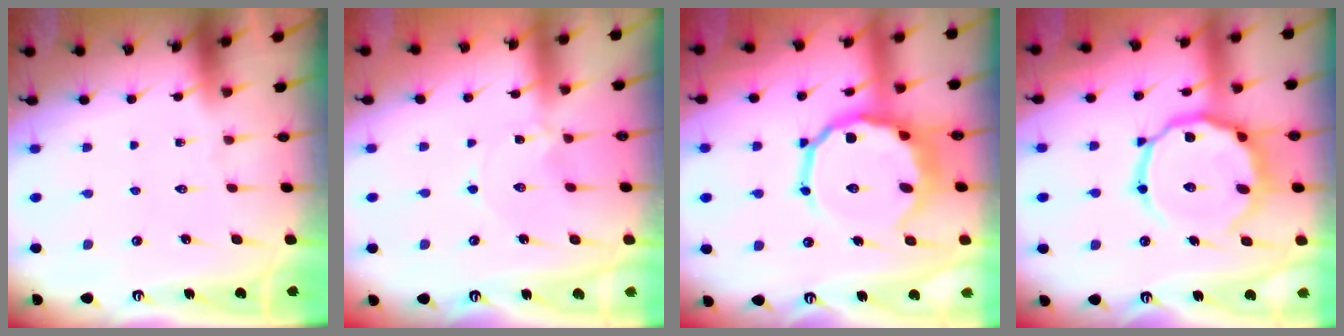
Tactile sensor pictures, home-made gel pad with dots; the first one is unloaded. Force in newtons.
{"total": 0.0}
{"total": 14.3, "press": 13.8, "slide": 3.5}
{"total": 16.1, "press": 16.0, "slide": 1.5}